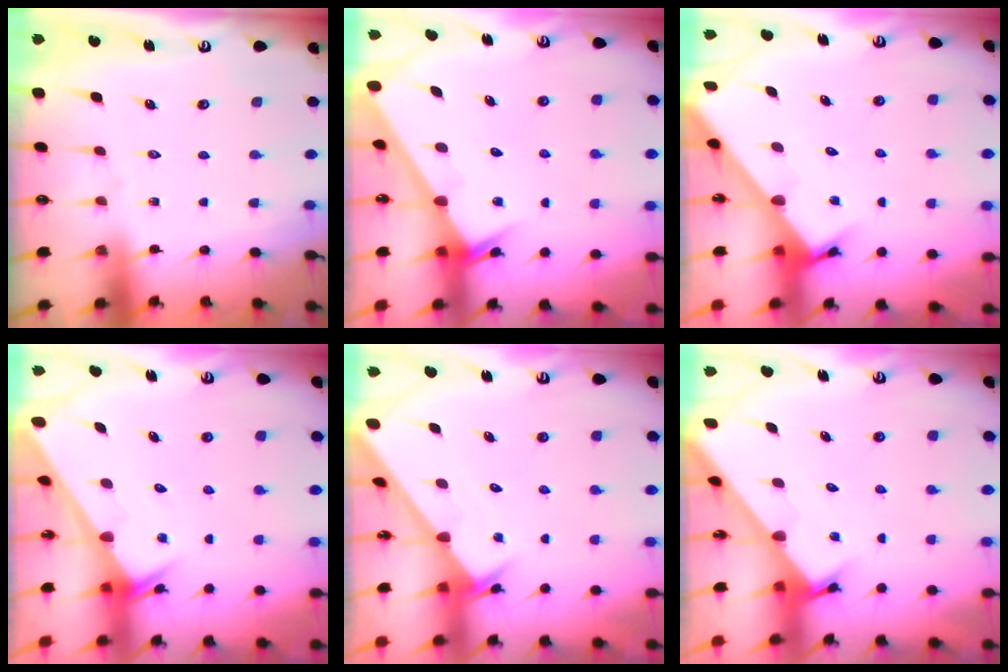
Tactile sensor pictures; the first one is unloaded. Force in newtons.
{"total": 2.5, "press": 2.5, "slide": 0.1}
{"total": 3.3, "press": 3.3, "slide": 0.2}
{"total": 2.5, "press": 2.5, "slide": 0.1}
{"total": 2.5, "press": 2.5, "slide": 0.2}
{"total": 2.3, "press": 2.3, "slide": 0.2}